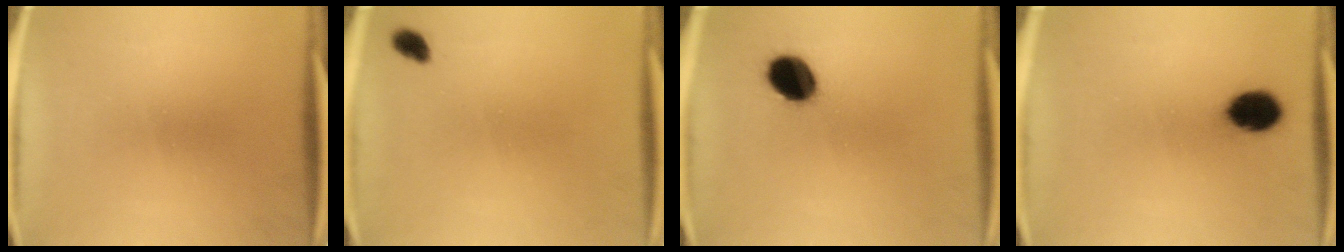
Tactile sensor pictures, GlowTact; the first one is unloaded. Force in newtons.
{"total": 1.8}
{"total": 9.1}
{"total": 7.9}